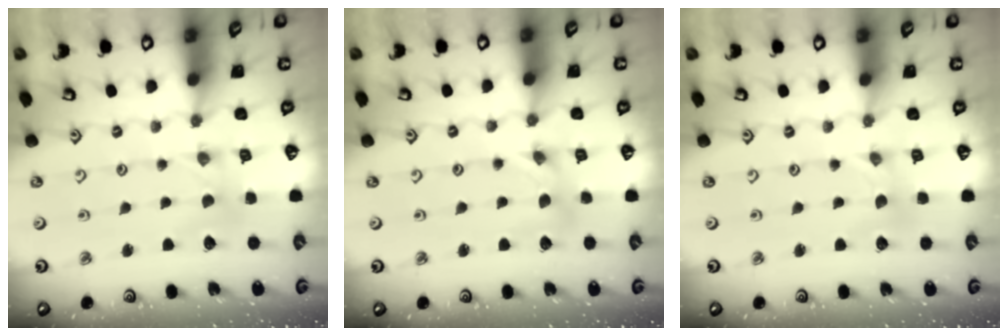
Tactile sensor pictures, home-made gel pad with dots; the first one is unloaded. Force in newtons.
{"total": 1.4, "press": 1.4, "slide": 0.2}
{"total": 0.0}